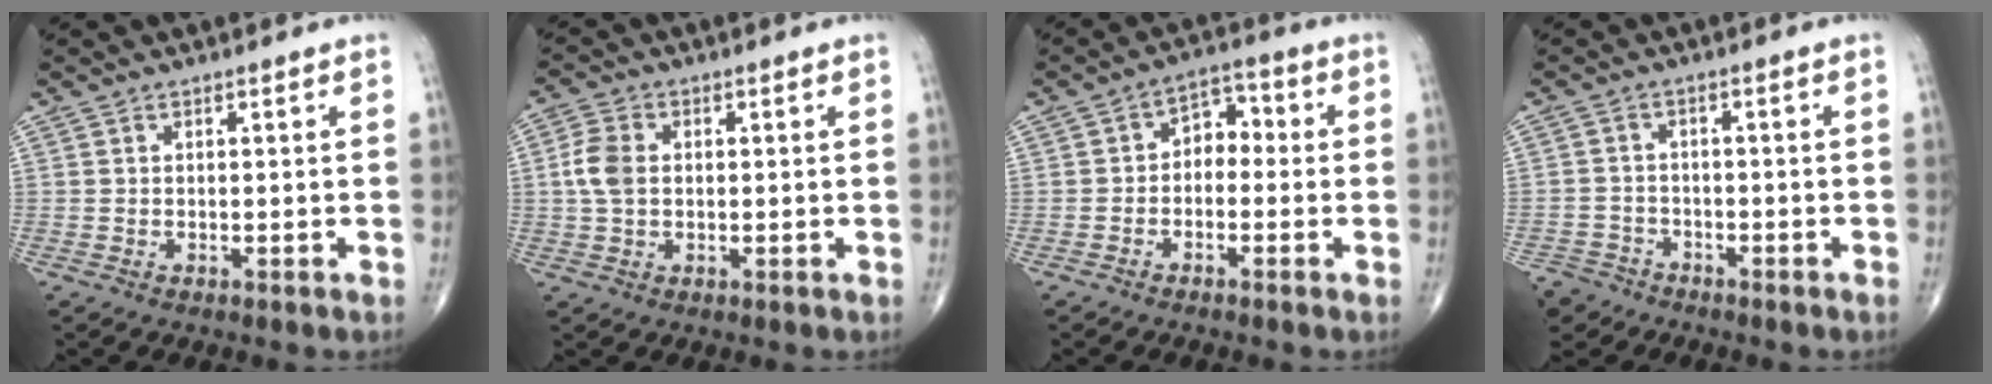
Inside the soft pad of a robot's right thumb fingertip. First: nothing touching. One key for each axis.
{"total": 5.3, "fx": 0.4, "fy": 3.6, "fz": 3.8, "tx": -0.085, "ty": 0.007, "tz": 0.002}
{"total": 5.5, "fx": -0.7, "fy": 3.9, "fz": 3.7, "tx": -0.029, "ty": 0.030, "tz": -0.028}
{"total": 5.7, "fx": -4.3, "fy": 3.6, "fz": 0.7, "tx": -0.017, "ty": 0.015, "tz": -0.079}